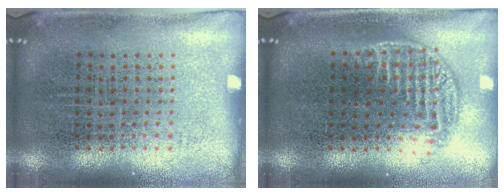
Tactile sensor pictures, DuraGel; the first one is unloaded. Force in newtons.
{"total": 1.2, "press": 1.0, "slide": 0.6}